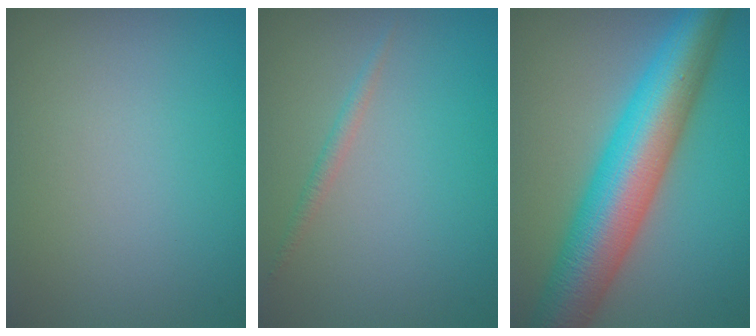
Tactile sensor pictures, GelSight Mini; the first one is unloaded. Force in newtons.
{"total": 0.9, "press": 0.9, "slide": 0.1}
{"total": 11.2, "press": 11.2, "slide": 0.2}